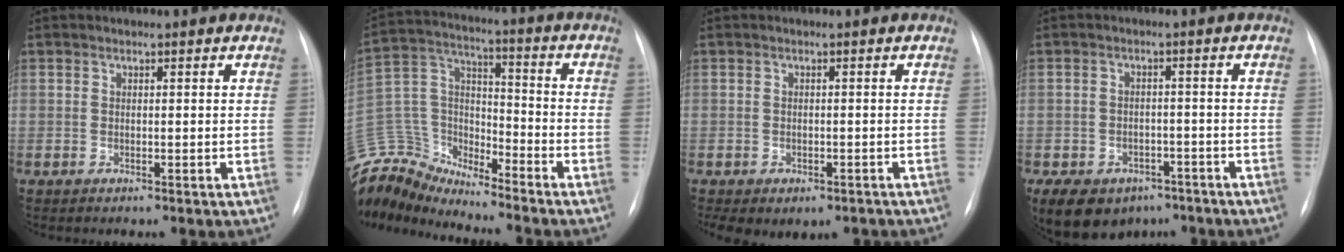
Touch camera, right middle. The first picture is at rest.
{"total": 14.7, "force": [-14.4, 2.5, 1.3], "torque": [-0.036, 0.064, -0.272]}
{"total": 7.5, "force": [-4.8, 4.7, 3.4], "torque": [-0.049, 0.014, -0.057]}
{"total": 16.8, "force": [-9.5, 12.1, 6.7], "torque": [-0.183, 0.002, -0.121]}